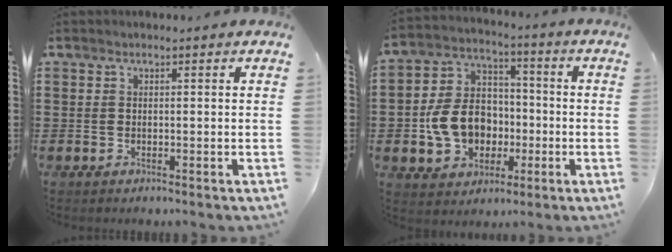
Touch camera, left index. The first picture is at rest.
{"total": 10.4, "force": [-2.0, 8.5, 5.6], "torque": [-0.139, 0.023, -0.037]}